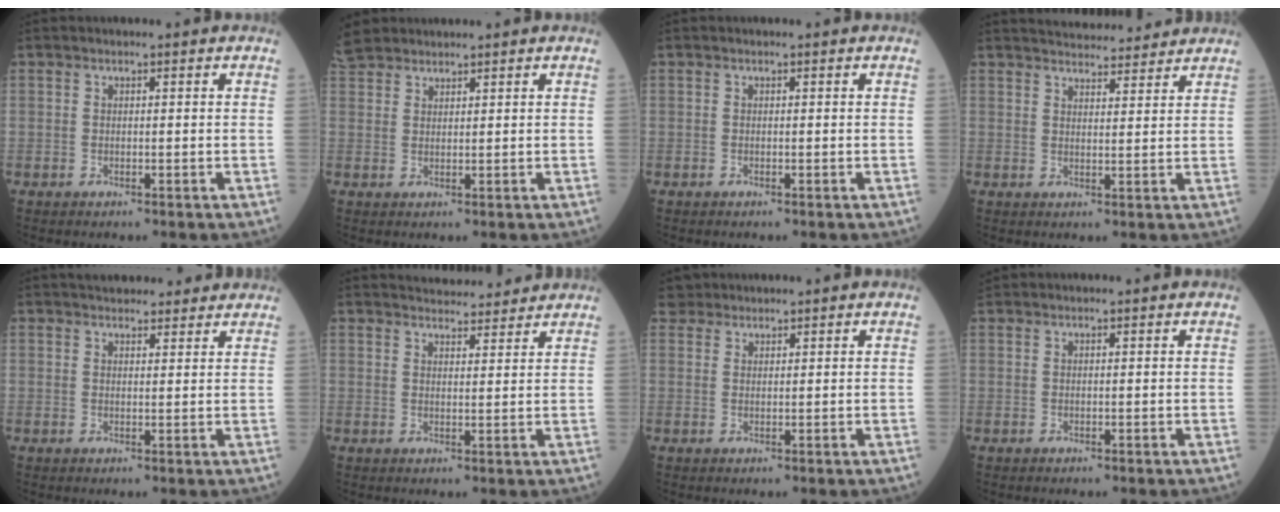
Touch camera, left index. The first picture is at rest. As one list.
[{"total": 5.7, "force": [5.3, 1.9, 1.1], "torque": [-0.032, 0.023, 0.110]}, {"total": 0.0}, {"total": 10.3, "force": [9.8, 1.7, 2.5], "torque": [-0.034, 0.014, 0.132]}, {"total": 9.0, "force": [8.0, 2.8, 3.0], "torque": [-0.032, 0.022, 0.101]}, {"total": 8.2, "force": [7.9, 1.4, 1.7], "torque": [-0.023, 0.012, 0.102]}, {"total": 2.0, "force": [1.8, 0.4, -0.6], "torque": [0.003, 0.014, 0.037]}, {"total": 1.3, "force": [1.2, 0.2, 0.2], "torque": [-0.011, 0.021, 0.026]}]